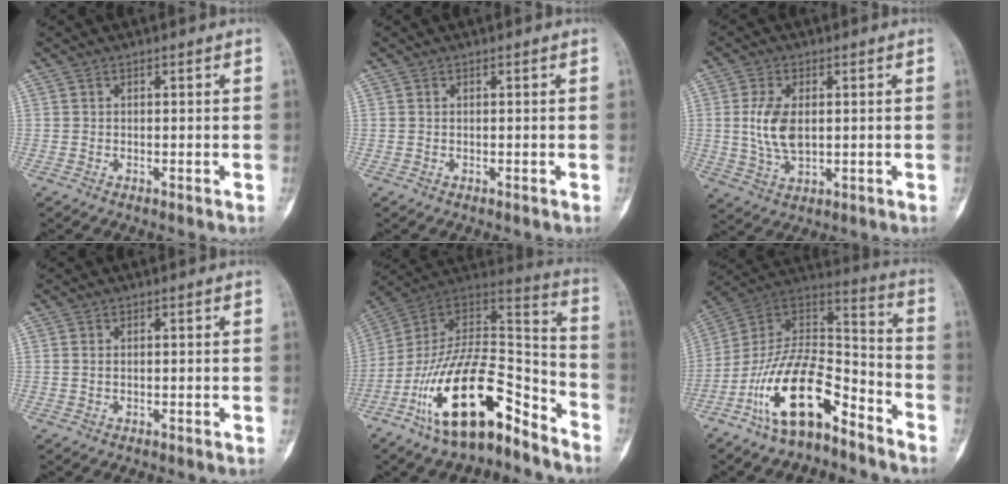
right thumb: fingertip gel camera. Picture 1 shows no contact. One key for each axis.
{"total": 0.0}
{"total": 8.1, "fx": 0.8, "fy": 4.5, "fz": 6.7, "tx": -0.135, "ty": -0.008, "tz": 0.021}
{"total": 0.9, "fx": 0.2, "fy": 0.5, "fz": 0.7, "tx": -0.019, "ty": 0.004, "tz": 0.008}
{"total": 22.9, "fx": -13.9, "fy": 9.1, "fz": 15.8, "tx": -0.266, "ty": 0.100, "tz": -0.240}
{"total": 18.8, "fx": -11.4, "fy": 7.9, "fz": 12.7, "tx": -0.211, "ty": 0.098, "tz": -0.206}